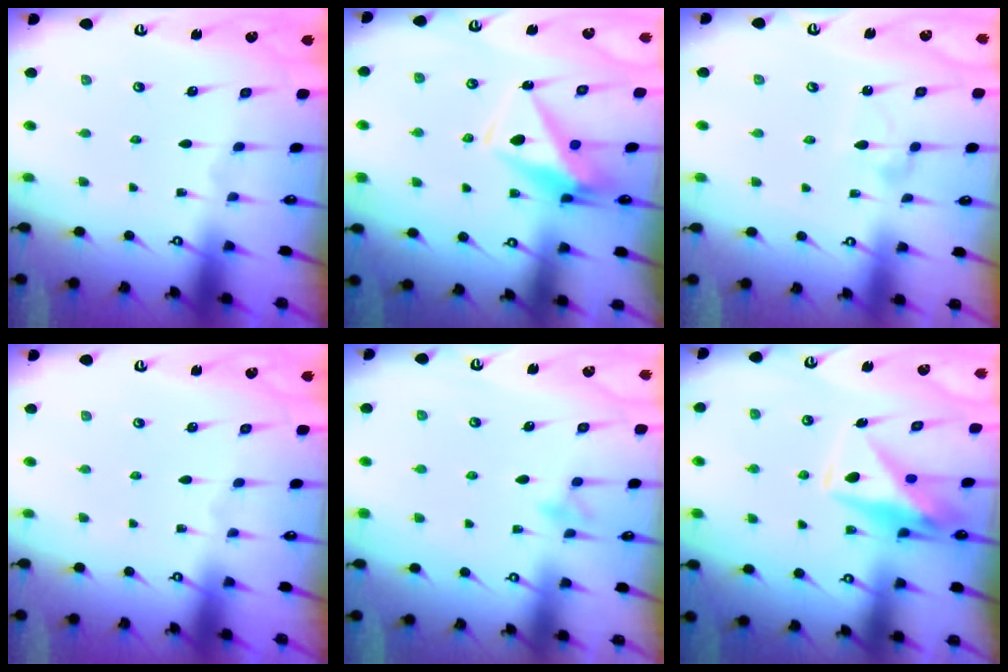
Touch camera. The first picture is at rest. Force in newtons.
{"total": 8.9, "press": 8.8, "slide": 1.6}
{"total": 6.6, "press": 6.6, "slide": 0.4}
{"total": 0.0}
{"total": 7.6, "press": 7.5, "slide": 0.8}
{"total": 10.1, "press": 10.0, "slide": 0.7}